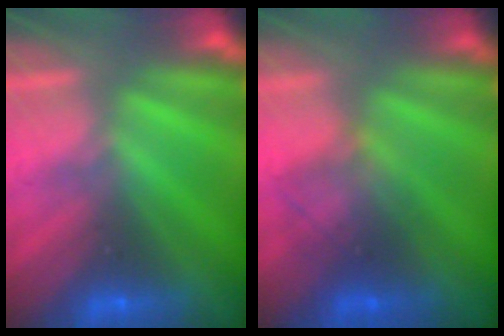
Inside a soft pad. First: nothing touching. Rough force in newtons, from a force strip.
{"total": 2.0}